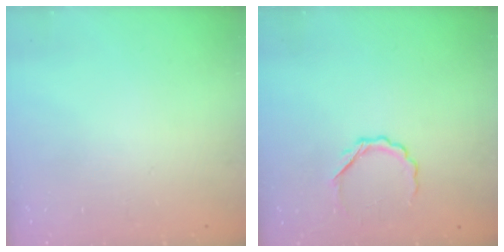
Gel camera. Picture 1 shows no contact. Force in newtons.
{"total": 4.2, "press": 4.1, "slide": 1.0}